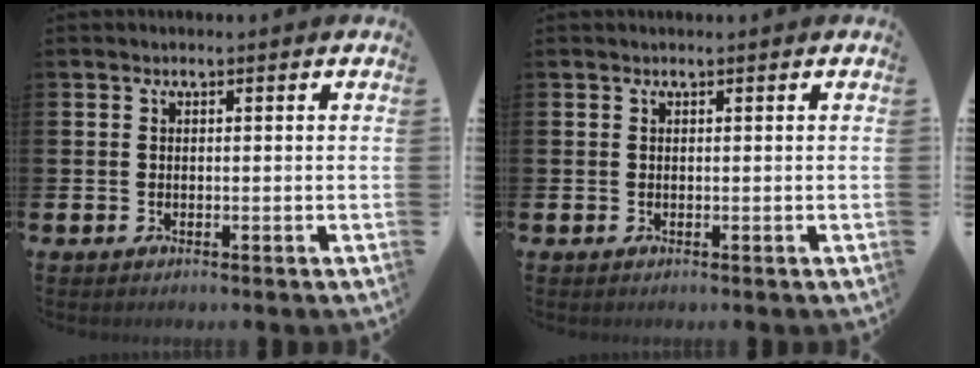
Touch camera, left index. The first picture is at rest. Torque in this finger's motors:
{"motor_torque": [-0.01, -1.23, -0.08, -0.02]}